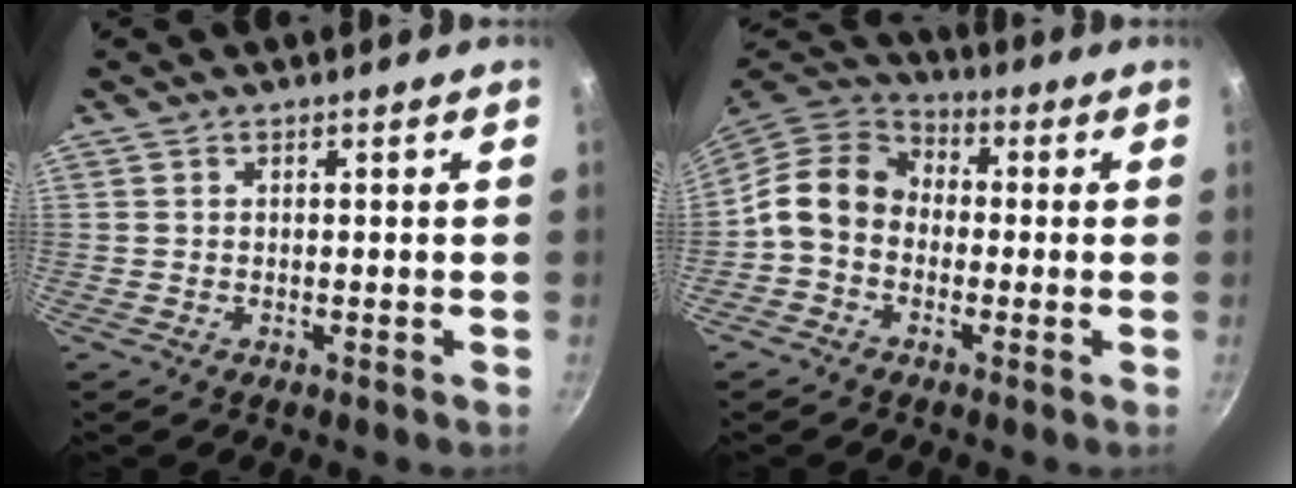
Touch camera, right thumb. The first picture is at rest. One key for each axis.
{"total": 10.7, "fx": -1.0, "fy": 8.5, "fz": 6.3, "tx": -0.092, "ty": 0.037, "tz": -0.042}